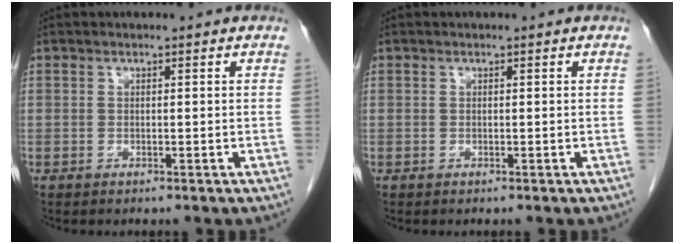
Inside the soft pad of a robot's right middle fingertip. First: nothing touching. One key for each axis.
{"total": 0.0}